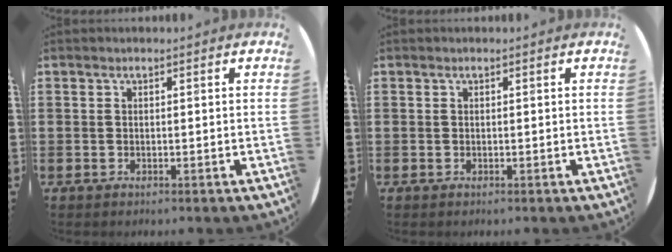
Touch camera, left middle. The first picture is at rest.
{"total": 0.0}